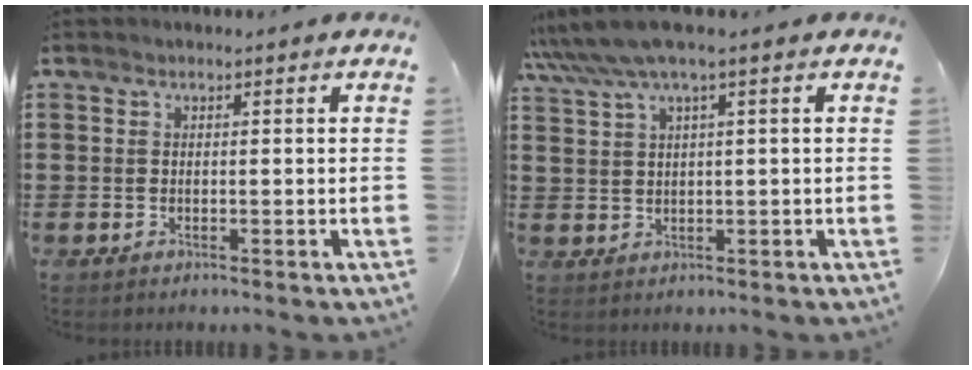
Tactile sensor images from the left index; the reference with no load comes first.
{"total": 4.5, "force": [2.5, 0.1, 3.8], "torque": [-0.087, -0.005, 0.041]}